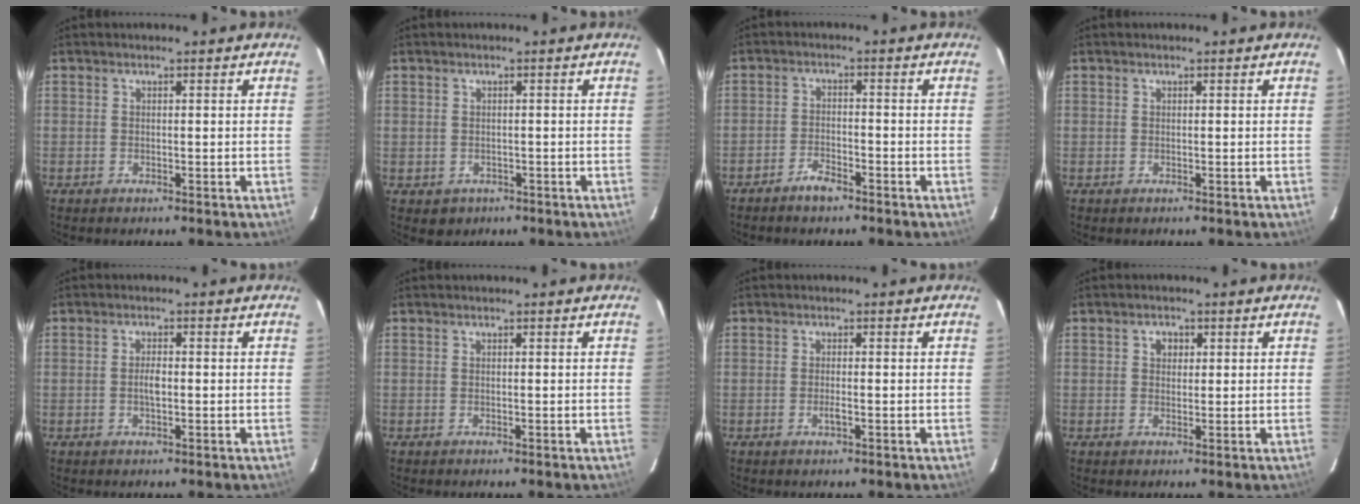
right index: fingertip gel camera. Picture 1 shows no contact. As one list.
[{"total": 2.8, "force": [-0.6, 2.7, 0.4], "torque": [-0.008, -0.001, 0.000]}, {"total": 3.5, "force": [-2.9, 1.1, 1.6], "torque": [-0.044, 0.004, -0.054]}, {"total": 0.5, "force": [-0.1, 0.5, -0.1], "torque": [0.002, 0.003, -0.001]}, {"total": 2.3, "force": [-0.3, 0.9, 2.0], "torque": [-0.038, 0.002, -0.006]}, {"total": 0.0}, {"total": 1.6, "force": [-0.6, 0.3, 1.4], "torque": [-0.028, -0.001, -0.011]}, {"total": 2.3, "force": [0.7, 1.9, 1.0], "torque": [-0.012, 0.009, 0.011]}]